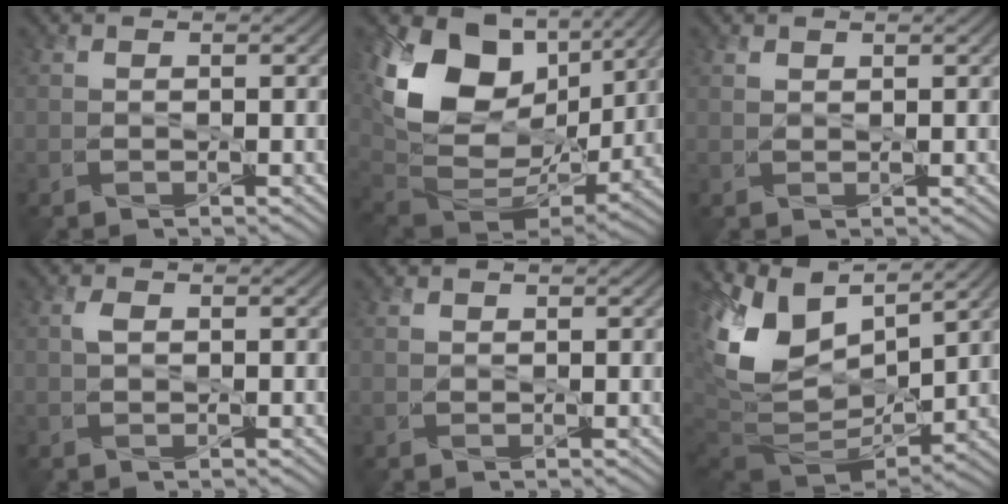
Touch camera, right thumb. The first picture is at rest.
{"total": 17.9, "force": [5.0, 11.7, 12.6], "torque": [-0.251, -0.015, 0.129]}
{"total": 1.1, "force": [0.9, 0.4, 0.6], "torque": [-0.012, 0.003, 0.020]}
{"total": 1.5, "force": [0.2, 0.7, 1.4], "torque": [-0.025, 0.004, 0.006]}
{"total": 0.8, "force": [0.7, 0.3, 0.3], "torque": [-0.005, 0.002, 0.015]}
{"total": 13.7, "force": [4.0, 8.0, 10.4], "torque": [-0.219, 0.004, 0.090]}